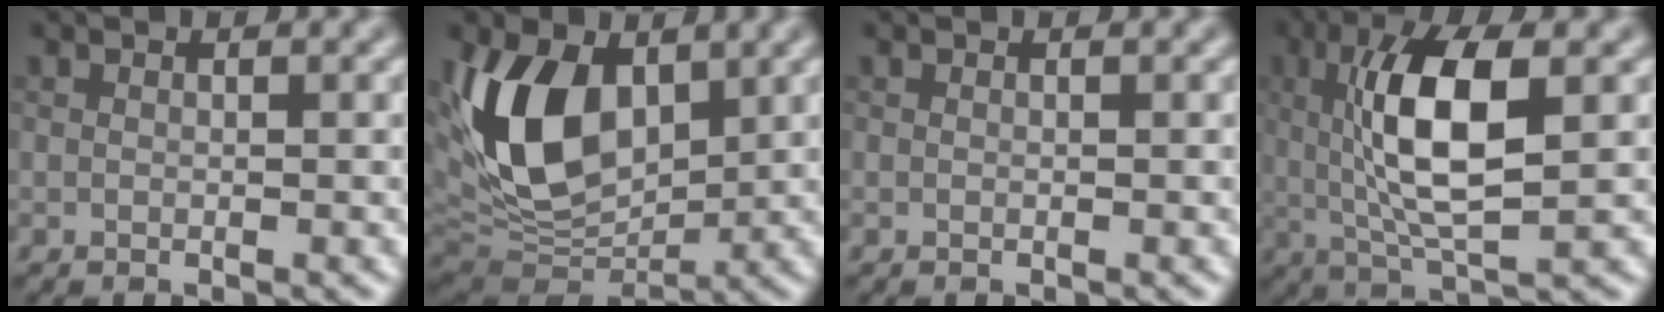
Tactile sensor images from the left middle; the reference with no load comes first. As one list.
[{"total": 9.4, "force": [1.8, 5.9, 7.1], "torque": [-0.167, -0.002, 0.037]}, {"total": 0.0}, {"total": 7.8, "force": [0.6, 2.2, 7.4], "torque": [-0.142, 0.003, 0.022]}]